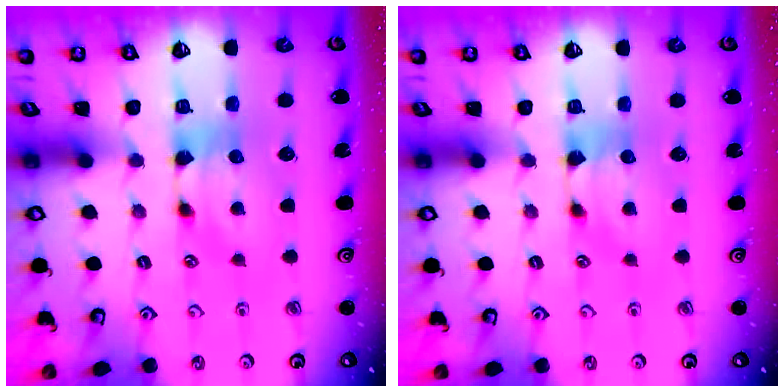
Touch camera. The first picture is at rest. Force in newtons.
{"total": 0.0}